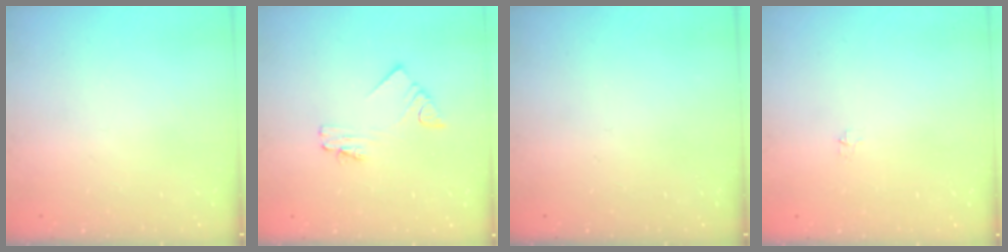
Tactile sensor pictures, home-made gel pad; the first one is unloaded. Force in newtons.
{"total": 1.9, "press": 1.9, "slide": 0.1}
{"total": 0.0}
{"total": 3.1, "press": 3.0, "slide": 0.4}